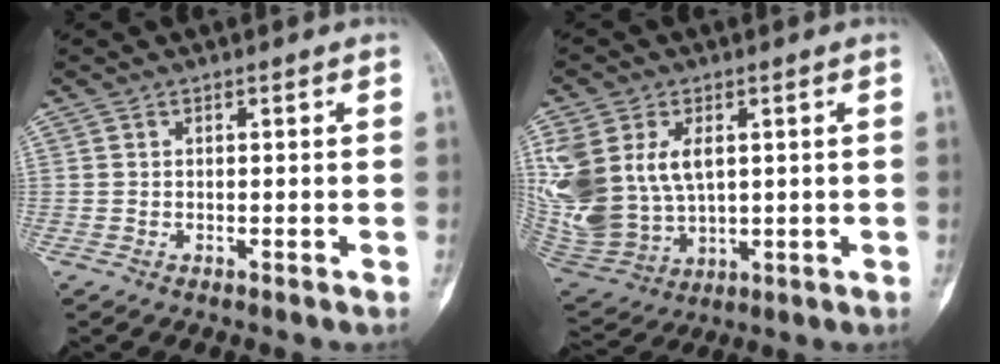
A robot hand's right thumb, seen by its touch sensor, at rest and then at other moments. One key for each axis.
{"total": 19.7, "fx": 3.9, "fy": 13.6, "fz": 13.7, "tx": -0.323, "ty": -0.007, "tz": 0.102}